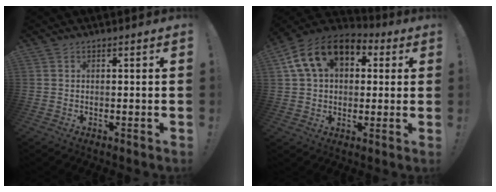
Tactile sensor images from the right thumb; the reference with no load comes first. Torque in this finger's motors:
{"motor_torque": [1.26, 1.36, 0.53, -0.16, 0.10]}